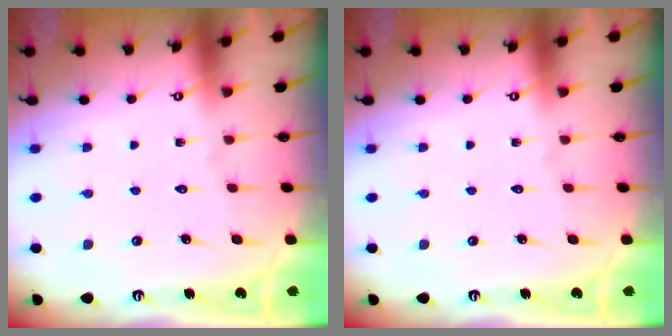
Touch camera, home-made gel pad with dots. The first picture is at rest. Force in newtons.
{"total": 0.0}